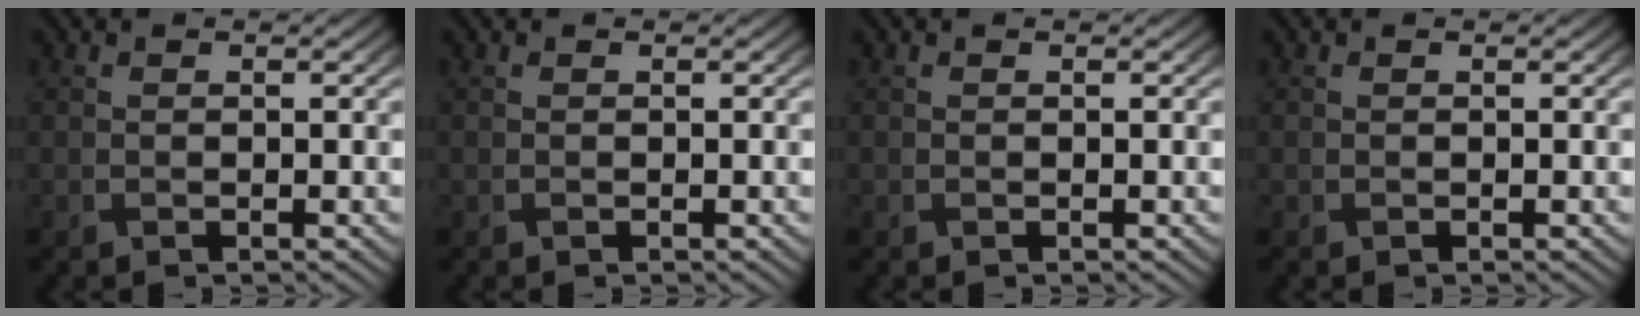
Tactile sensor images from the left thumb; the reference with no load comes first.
{"total": 0.0}
{"total": 0.0}
{"total": 0.0}